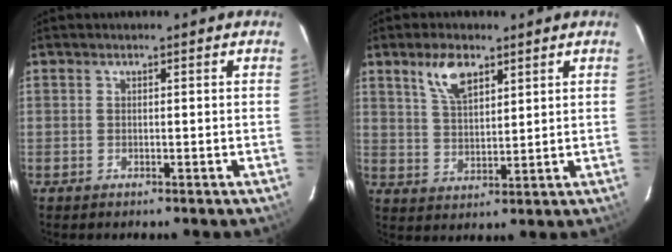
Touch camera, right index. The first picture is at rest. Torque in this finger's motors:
{"motor_torque": [0.67, 0.52, 0.18, 0.08]}